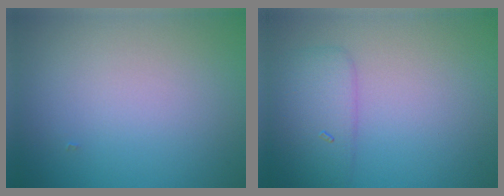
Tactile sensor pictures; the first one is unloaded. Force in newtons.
{"total": 3.1, "press": 3.1, "slide": 0.1}